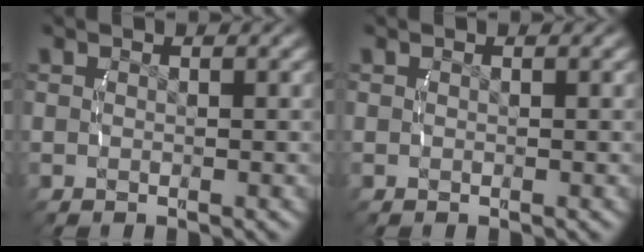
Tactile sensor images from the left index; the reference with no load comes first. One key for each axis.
{"total": 0.0}